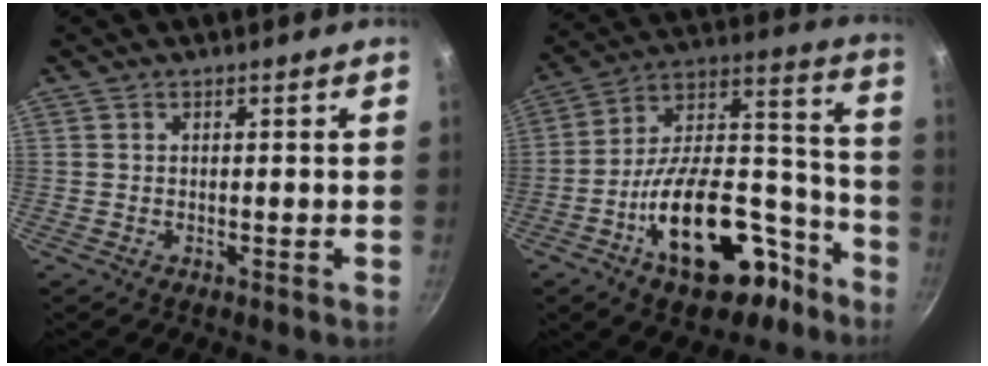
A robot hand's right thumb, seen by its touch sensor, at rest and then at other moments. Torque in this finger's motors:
{"motor_torque": [2.41, 1.76, 1.93, -0.84, 0.62]}